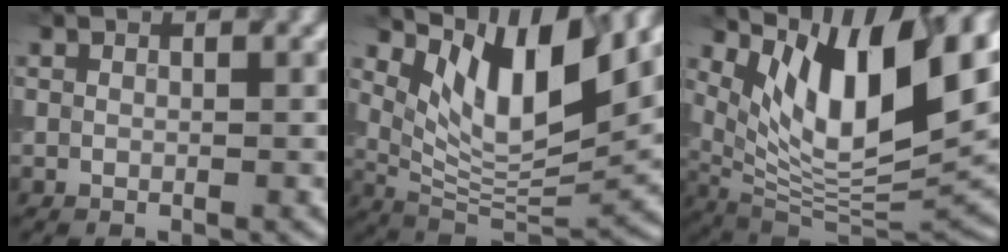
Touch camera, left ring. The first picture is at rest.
{"total": 9.5, "force": [5.0, 3.2, 7.4], "torque": [-0.125, -0.012, 0.098]}
{"total": 13.9, "force": [6.4, 5.1, 11.2], "torque": [-0.184, 0.001, 0.119]}